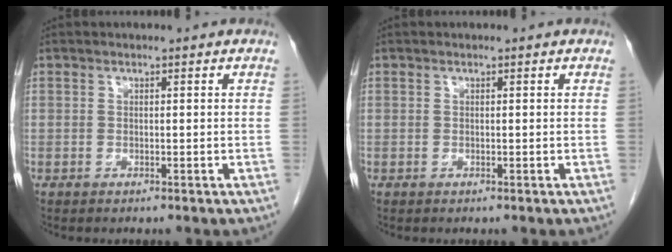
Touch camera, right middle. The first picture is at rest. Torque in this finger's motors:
{"motor_torque": [-0.01, -0.08, -0.01, 0.00]}